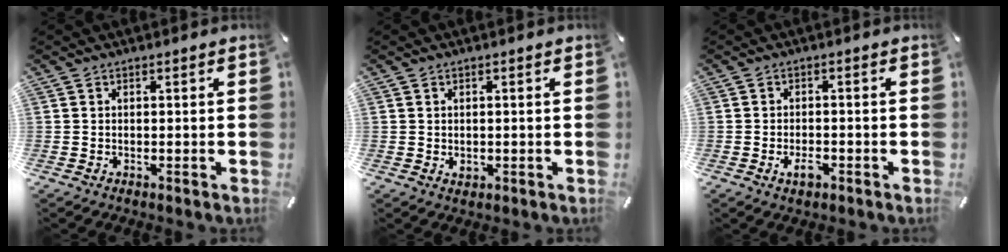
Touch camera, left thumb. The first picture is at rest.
{"total": 1.3, "force": [-0.1, 1.2, 0.5], "torque": [-0.001, 0.001, -0.004]}
{"total": 3.5, "force": [-1.6, 1.8, 2.5], "torque": [-0.055, 0.002, -0.030]}